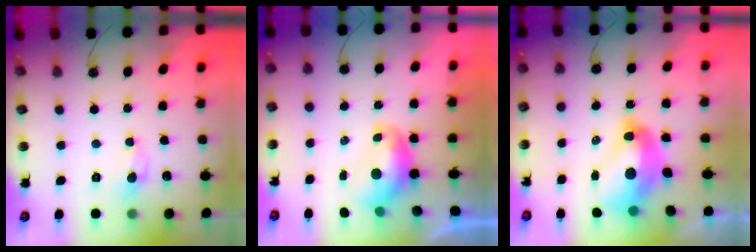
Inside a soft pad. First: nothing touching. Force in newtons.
{"total": 1.3, "press": 1.2, "slide": 0.4}
{"total": 8.6, "press": 8.6, "slide": 1.0}